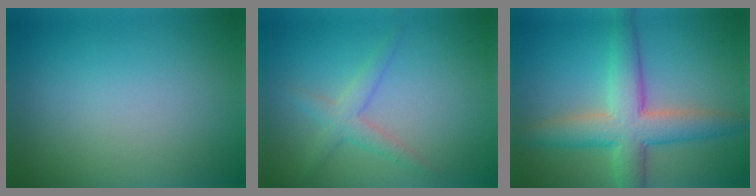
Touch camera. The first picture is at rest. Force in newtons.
{"total": 2.4, "press": 2.4, "slide": 0.1}
{"total": 6.7, "press": 6.7, "slide": 0.6}